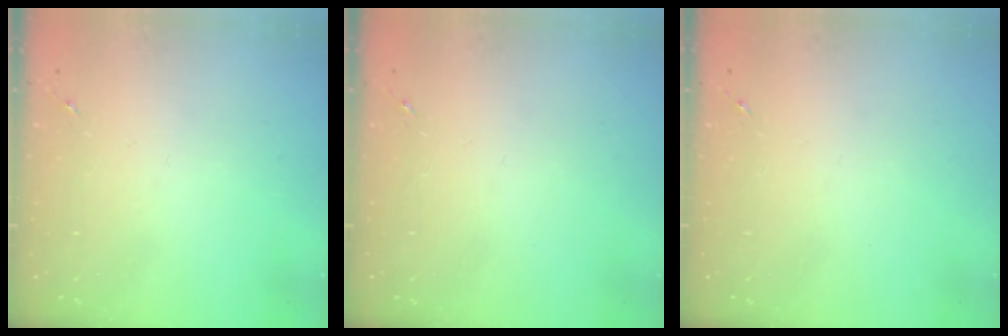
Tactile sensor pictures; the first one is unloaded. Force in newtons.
{"total": 0.0}
{"total": 0.0}